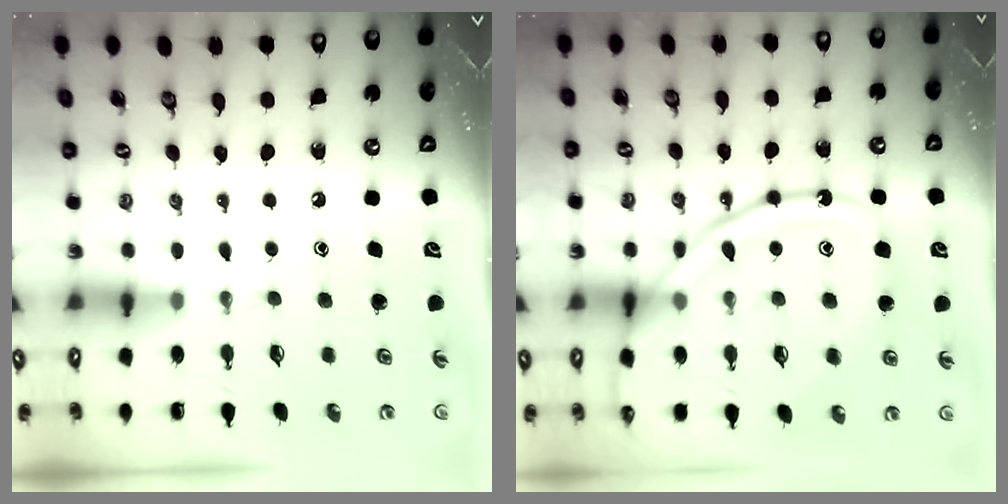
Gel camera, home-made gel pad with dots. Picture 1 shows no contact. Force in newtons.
{"total": 19.4, "press": 19.3, "slide": 1.9}